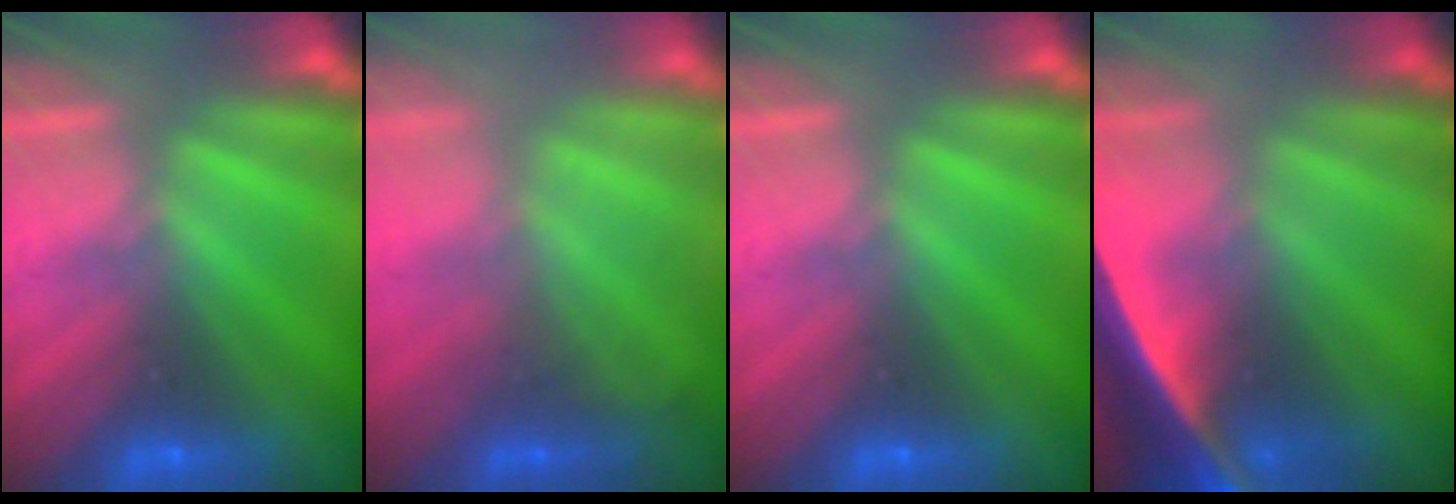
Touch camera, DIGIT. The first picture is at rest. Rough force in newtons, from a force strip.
{"total": 2.2}
{"total": 0.0}
{"total": 7.7}